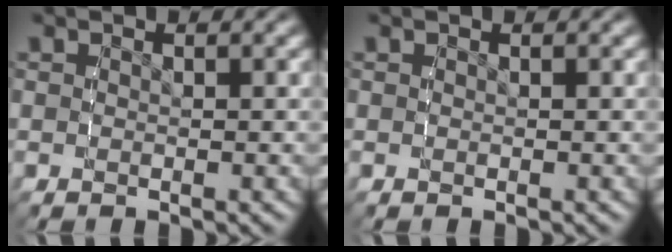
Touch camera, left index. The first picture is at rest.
{"total": 0.0}